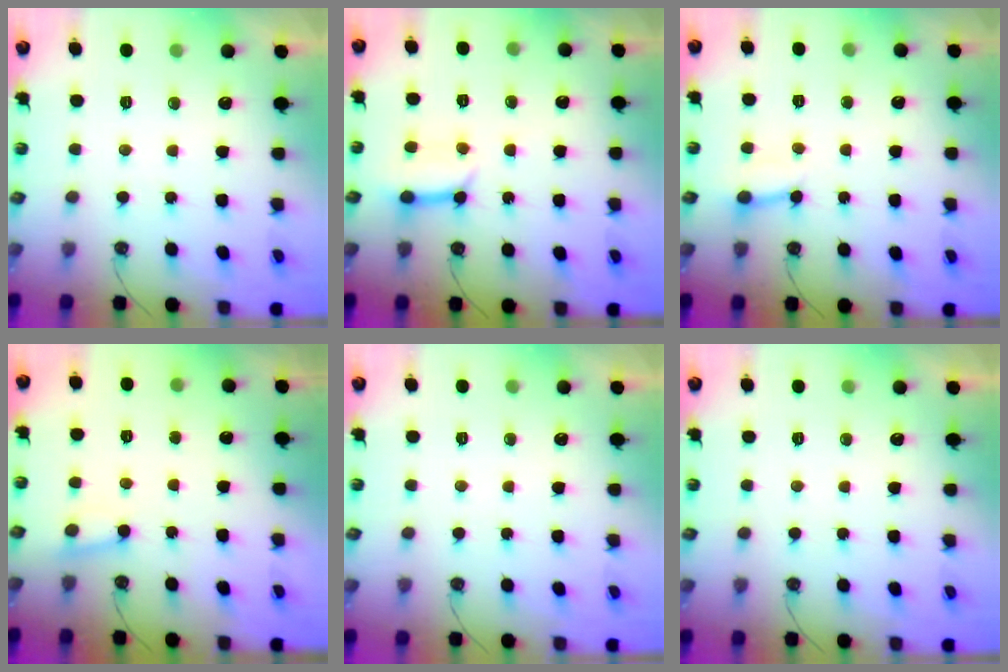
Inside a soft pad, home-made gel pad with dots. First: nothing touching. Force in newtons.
{"total": 9.8, "press": 9.8, "slide": 1.0}
{"total": 2.9, "press": 2.9, "slide": 0.2}
{"total": 3.2, "press": 3.2, "slide": 0.3}
{"total": 0.0}
{"total": 0.0}